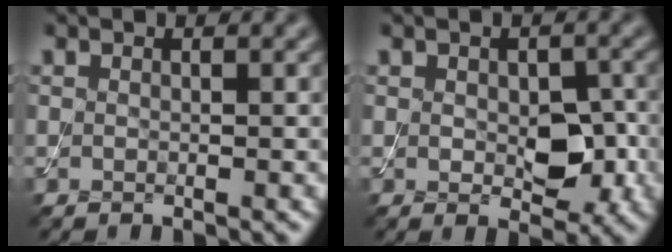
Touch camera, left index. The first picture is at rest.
{"total": 4.6, "force": [-0.4, 2.7, 3.7], "torque": [-0.058, -0.008, 0.000]}